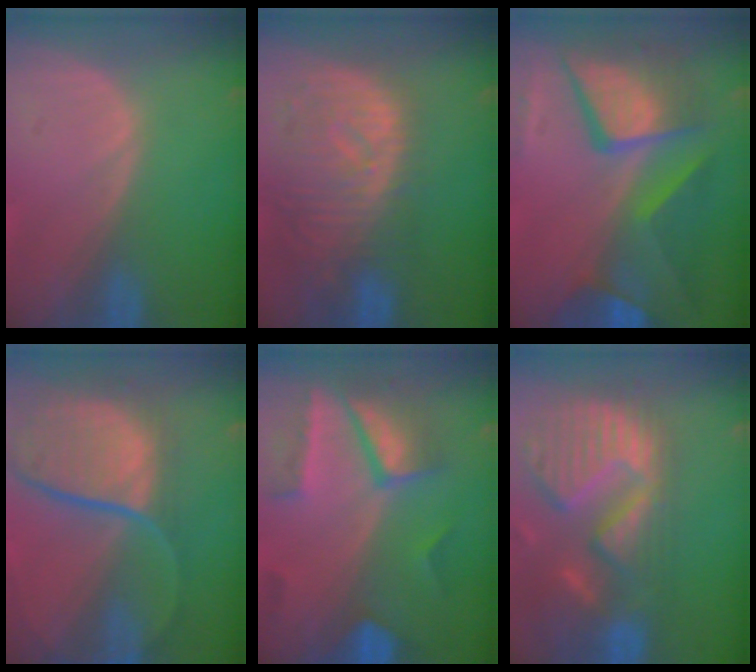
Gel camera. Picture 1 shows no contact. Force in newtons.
{"total": 11.2, "press": 9.7, "slide": 5.5}
{"total": 11.8, "press": 11.7, "slide": 1.3}
{"total": 12.0, "press": 9.9, "slide": 6.7}
{"total": 8.5, "press": 7.8, "slide": 3.4}
{"total": 13.9, "press": 11.6, "slide": 7.7}